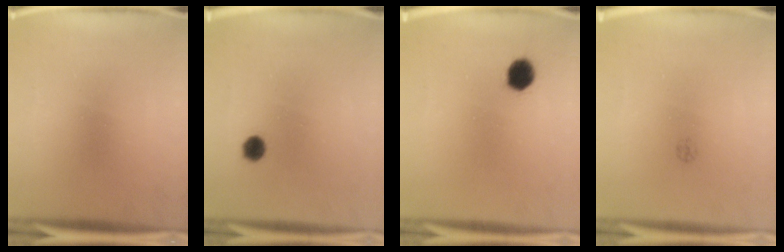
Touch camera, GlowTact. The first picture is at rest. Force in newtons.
{"total": 2.5}
{"total": 5.0}
{"total": 1.0}